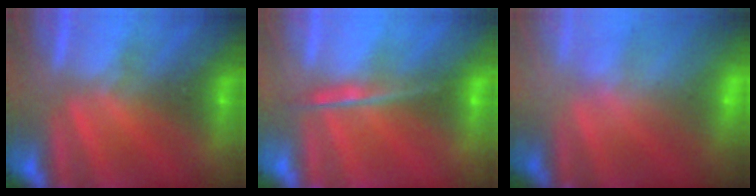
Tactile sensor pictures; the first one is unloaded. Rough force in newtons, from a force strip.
{"total": 4.7}
{"total": 7.2}